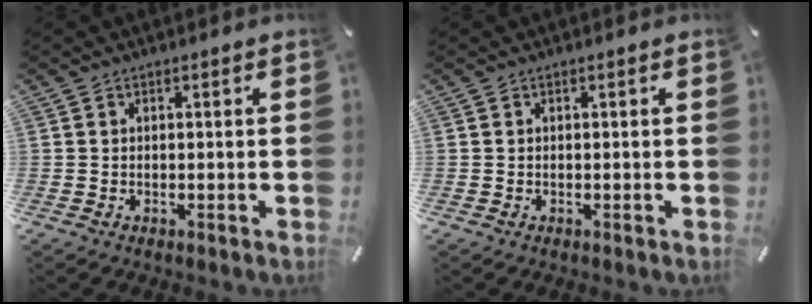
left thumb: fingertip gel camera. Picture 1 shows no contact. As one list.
[{"total": 0.0}]